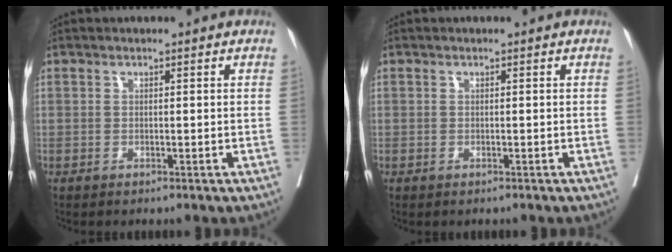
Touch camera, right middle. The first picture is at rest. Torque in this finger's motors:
{"motor_torque": [0.02, -0.06, -0.01, 0.00]}